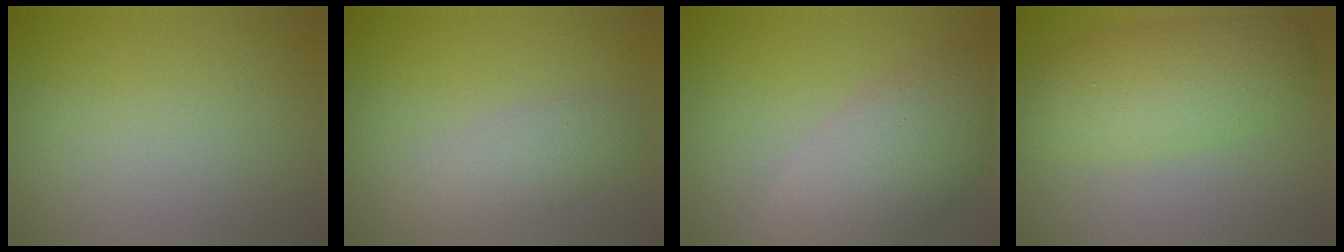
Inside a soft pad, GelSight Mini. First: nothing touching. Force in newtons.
{"total": 2.6, "press": 2.6, "slide": 0.1}
{"total": 7.1, "press": 7.1, "slide": 0.8}
{"total": 5.5, "press": 5.5, "slide": 0.1}